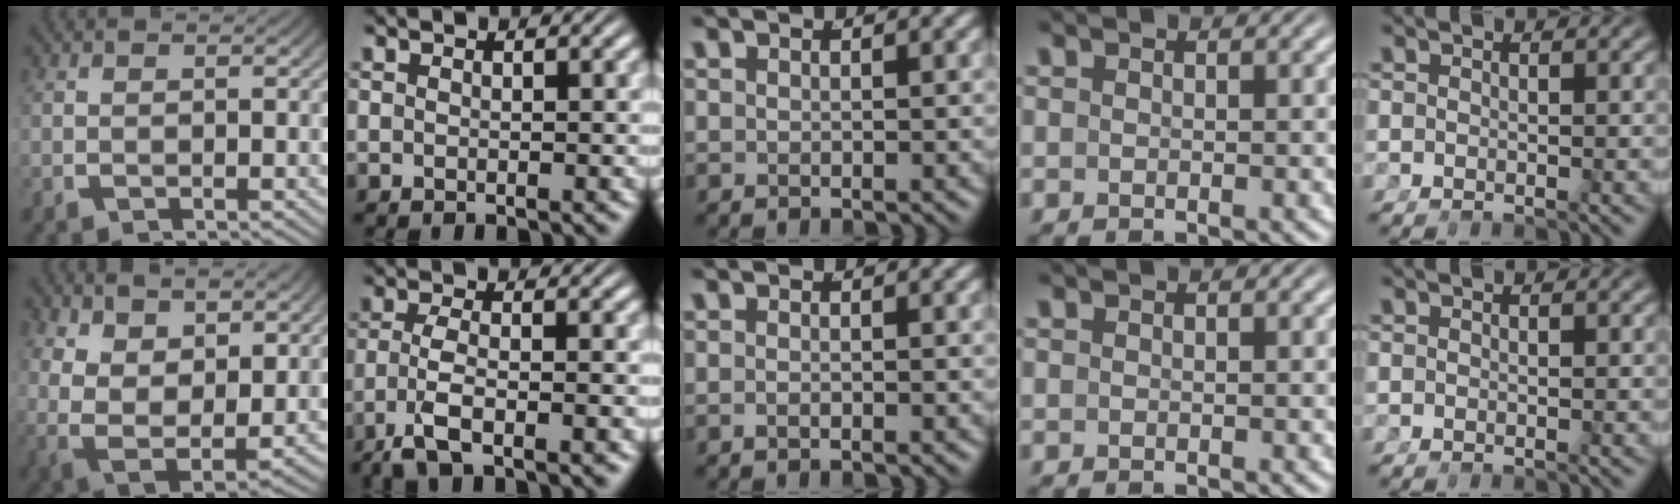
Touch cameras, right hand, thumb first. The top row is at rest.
{"thumb": {"total": 10.3, "force": [-0.2, 7.6, 7.0], "torque": [-0.180, -0.063, 0.023]}, "index": {"total": 4.2, "force": [-2.5, 0.9, 3.2], "torque": [-0.070, -0.013, -0.035]}, "middle": {"total": 0.7, "force": [-0.6, -0.1, 0.4], "torque": [-0.010, -0.005, -0.010]}}